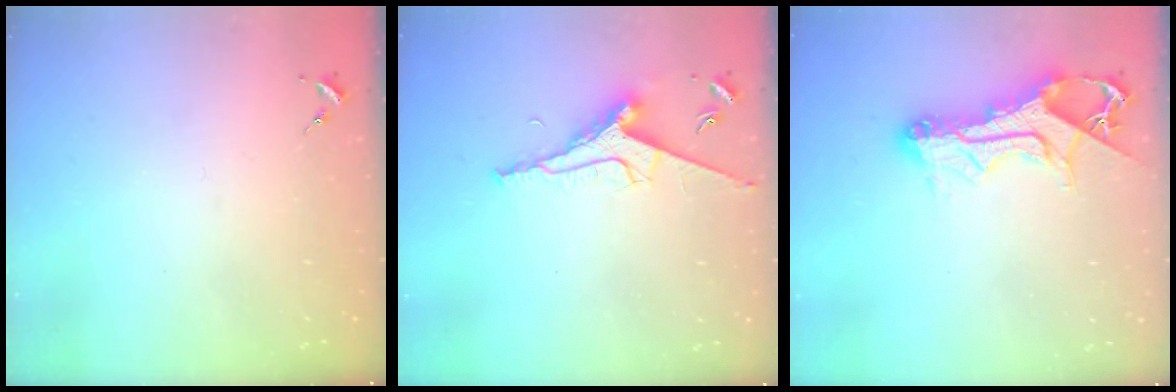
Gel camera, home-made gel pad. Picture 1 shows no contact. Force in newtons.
{"total": 9.6, "press": 9.5, "slide": 1.2}
{"total": 13.9, "press": 13.9, "slide": 1.4}